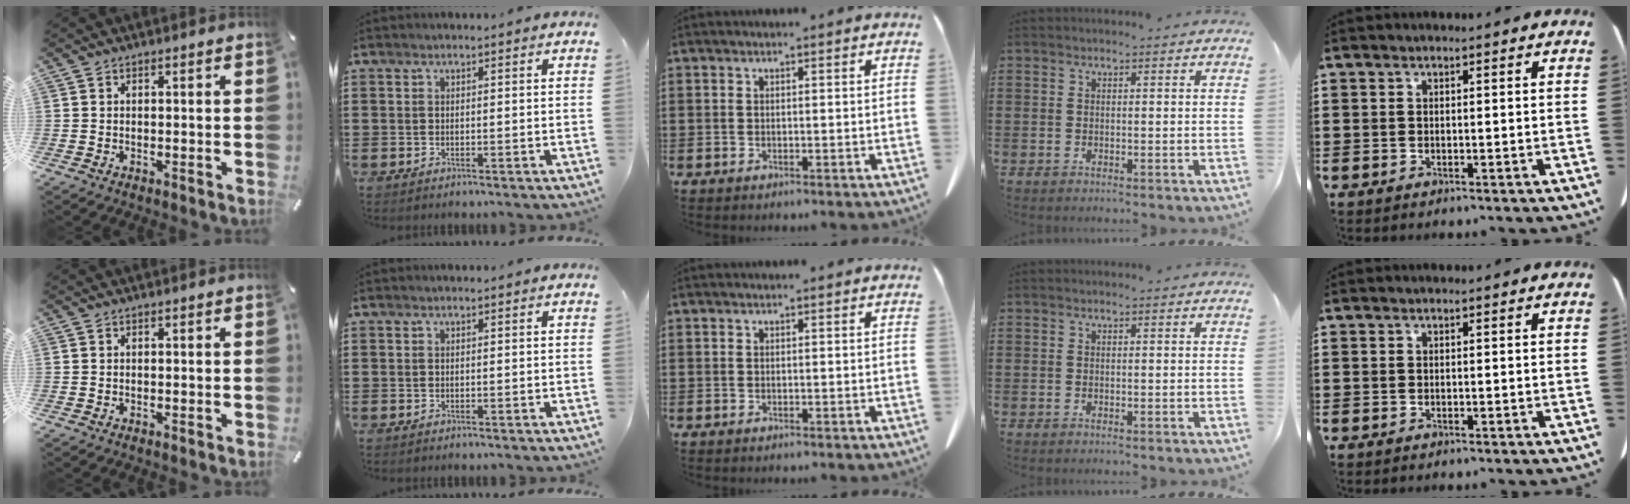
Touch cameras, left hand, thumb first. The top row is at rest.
{}